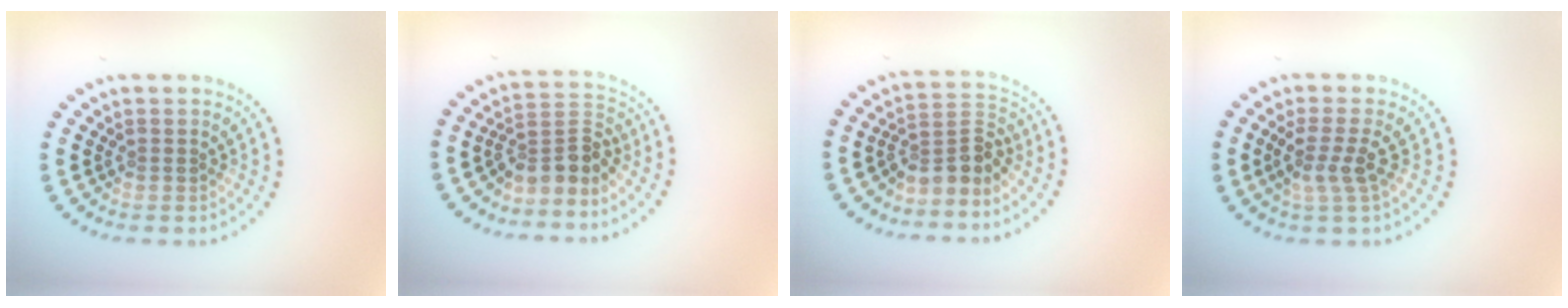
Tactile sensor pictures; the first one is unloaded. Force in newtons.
{"total": 3.3, "press": 2.3, "slide": 2.3}
{"total": 3.3, "press": 2.3, "slide": 2.3}
{"total": 2.6, "press": 2.0, "slide": 1.8}